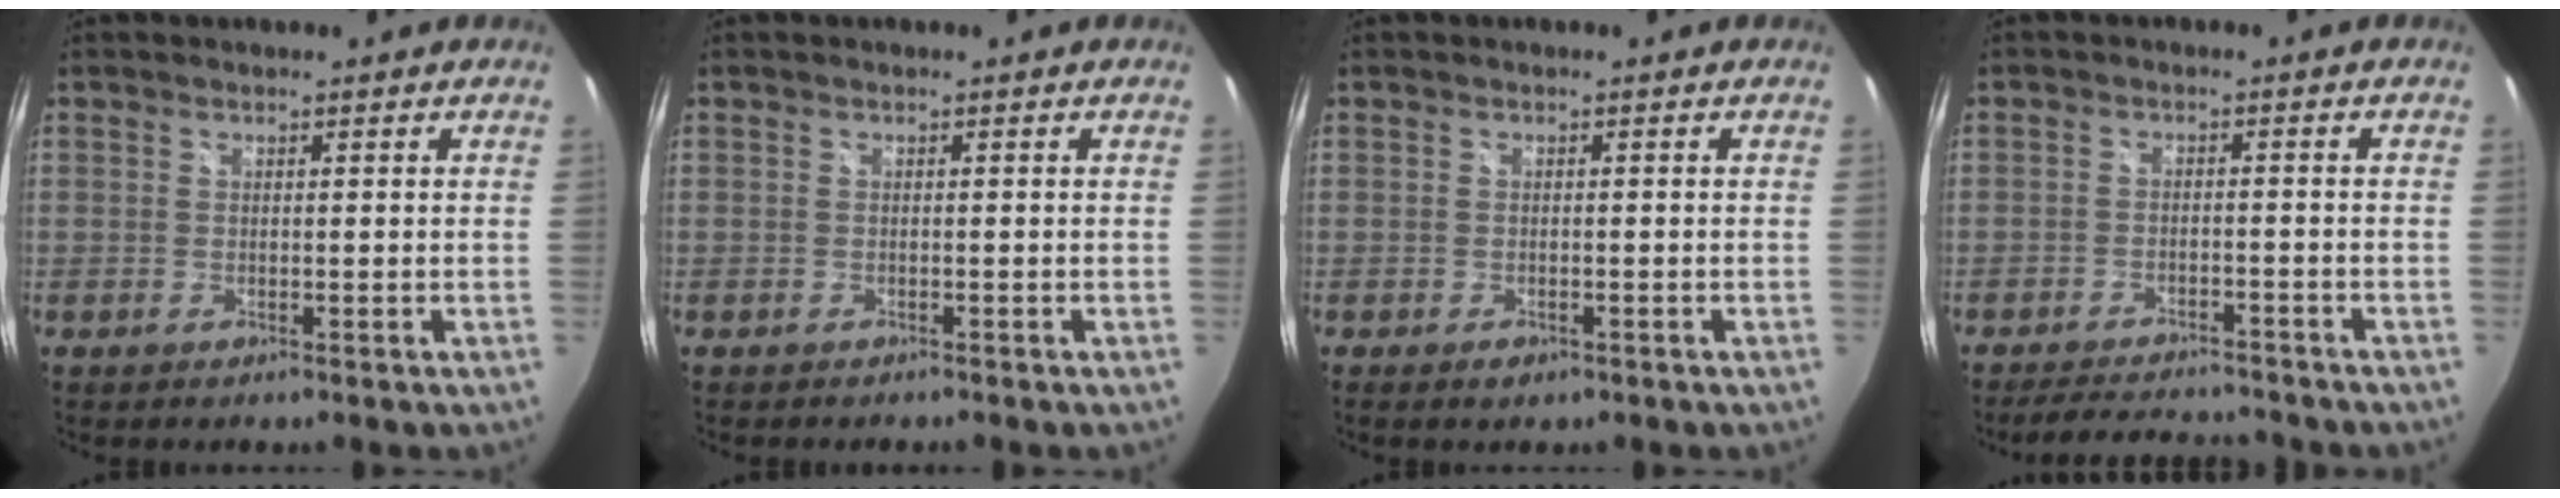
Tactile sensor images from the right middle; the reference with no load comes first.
{"total": 0.8, "force": [-0.8, 0.1, 0.2], "torque": [-0.004, -0.003, -0.012]}
{"total": 1.9, "force": [-1.3, 1.0, 1.0], "torque": [-0.019, -0.004, -0.018]}
{"total": 9.6, "force": [-8.9, 2.1, 3.2], "torque": [-0.077, 0.007, -0.126]}